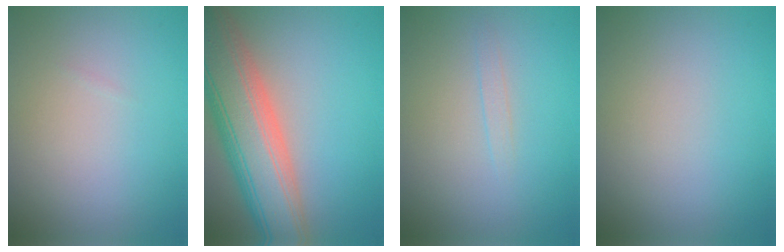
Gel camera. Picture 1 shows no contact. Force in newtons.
{"total": 10.8, "press": 10.7, "slide": 0.6}
{"total": 0.7, "press": 0.7, "slide": 0.1}
{"total": 0.0}